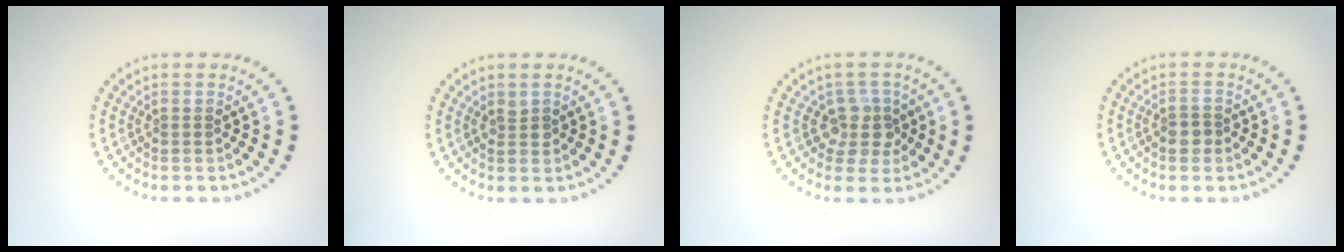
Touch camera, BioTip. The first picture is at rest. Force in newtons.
{"total": 0.8, "press": 0.7, "slide": 0.1}
{"total": 3.0, "press": 2.5, "slide": 1.7}
{"total": 1.6, "press": 1.5, "slide": 0.6}